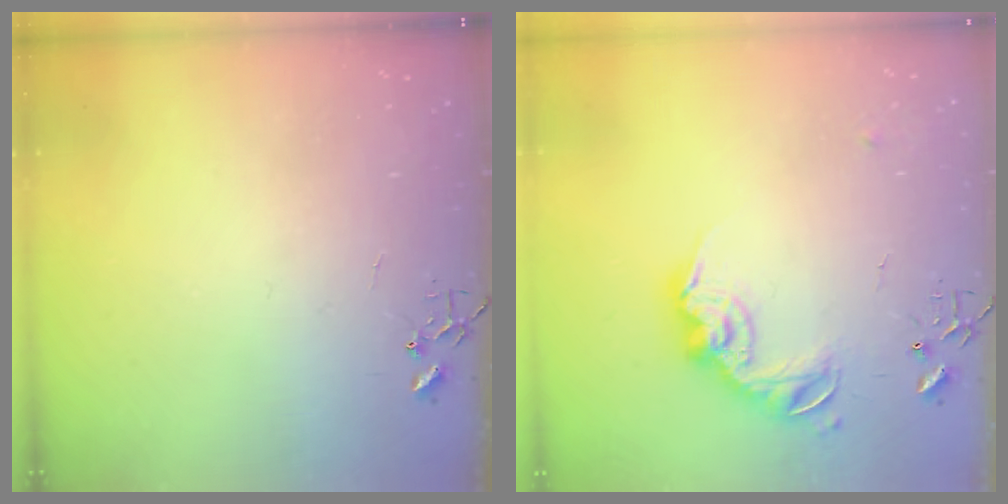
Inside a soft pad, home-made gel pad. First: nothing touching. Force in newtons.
{"total": 14.6, "press": 14.6, "slide": 0.7}